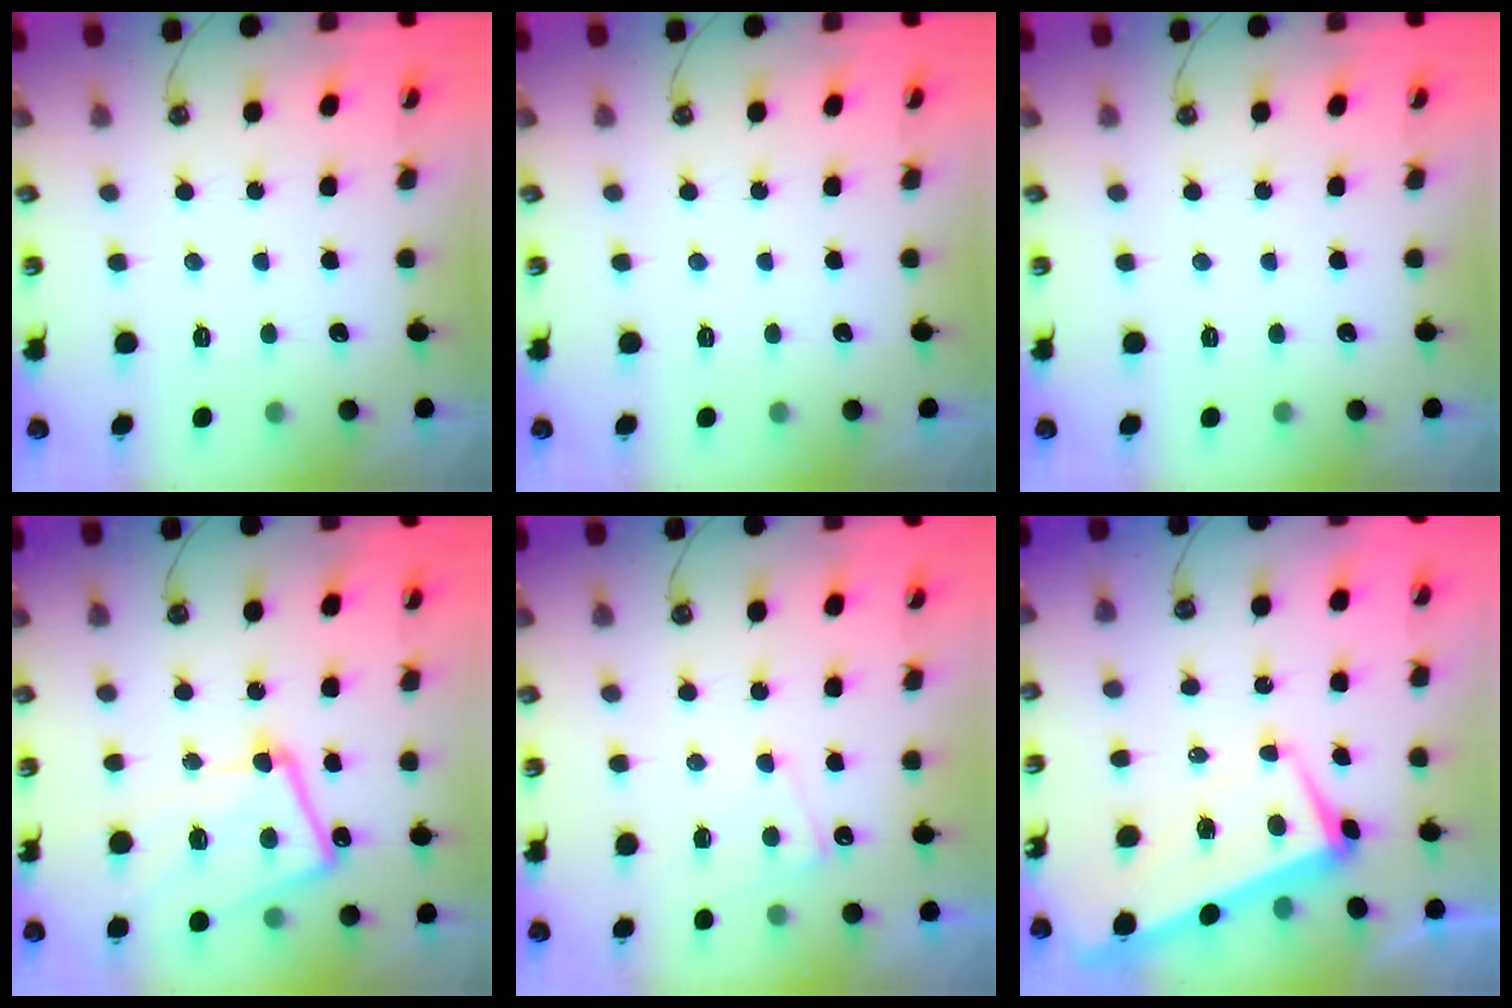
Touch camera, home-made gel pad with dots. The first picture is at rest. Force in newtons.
{"total": 0.0}
{"total": 0.0}
{"total": 11.7, "press": 11.6, "slide": 1.8}
{"total": 1.0, "press": 0.7, "slide": 0.7}
{"total": 3.8, "press": 3.1, "slide": 2.1}